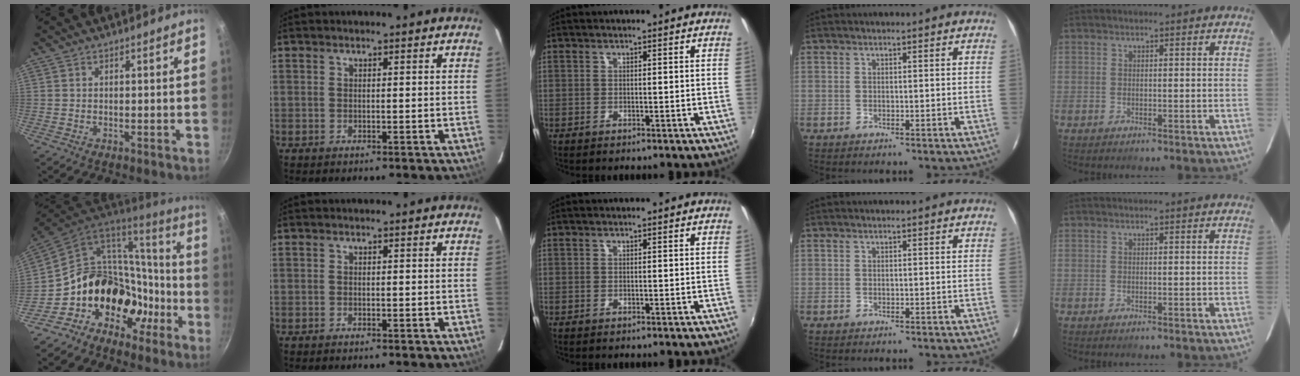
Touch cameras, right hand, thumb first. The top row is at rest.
{"thumb": {"total": 21.5, "force": [-7.4, 15.6, 12.7], "torque": [-0.153, 0.087, -0.118]}}